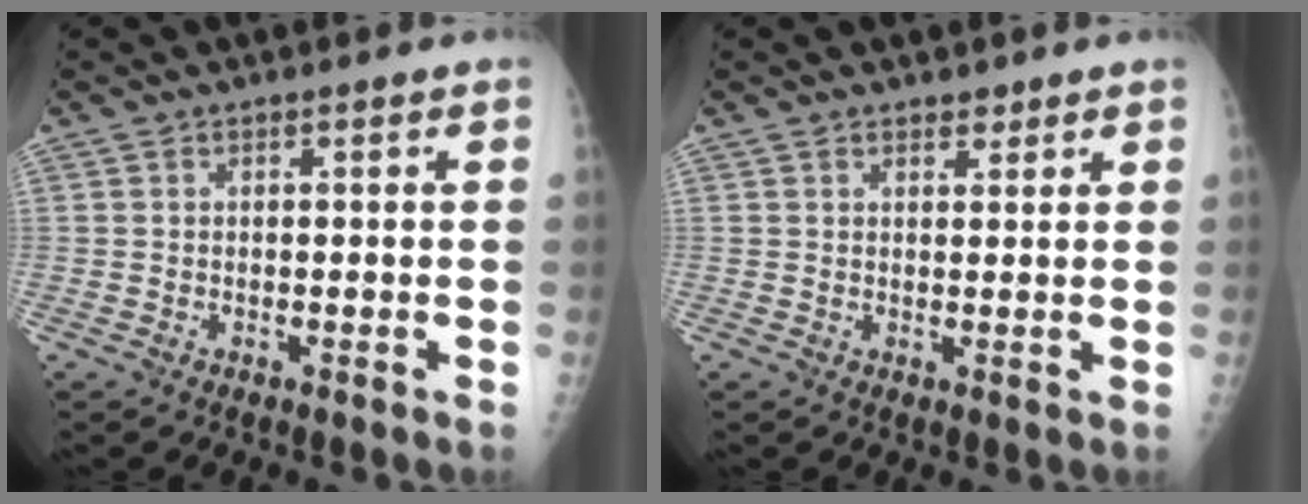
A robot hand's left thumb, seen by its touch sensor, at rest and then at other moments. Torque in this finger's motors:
{"motor_torque": [0.13, 0.10, 0.01, 0.02, -0.06]}